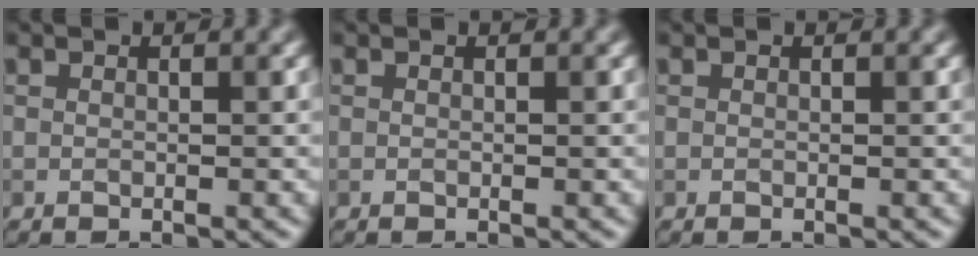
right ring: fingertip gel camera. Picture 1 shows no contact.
{"total": 0.0}
{"total": 0.0}